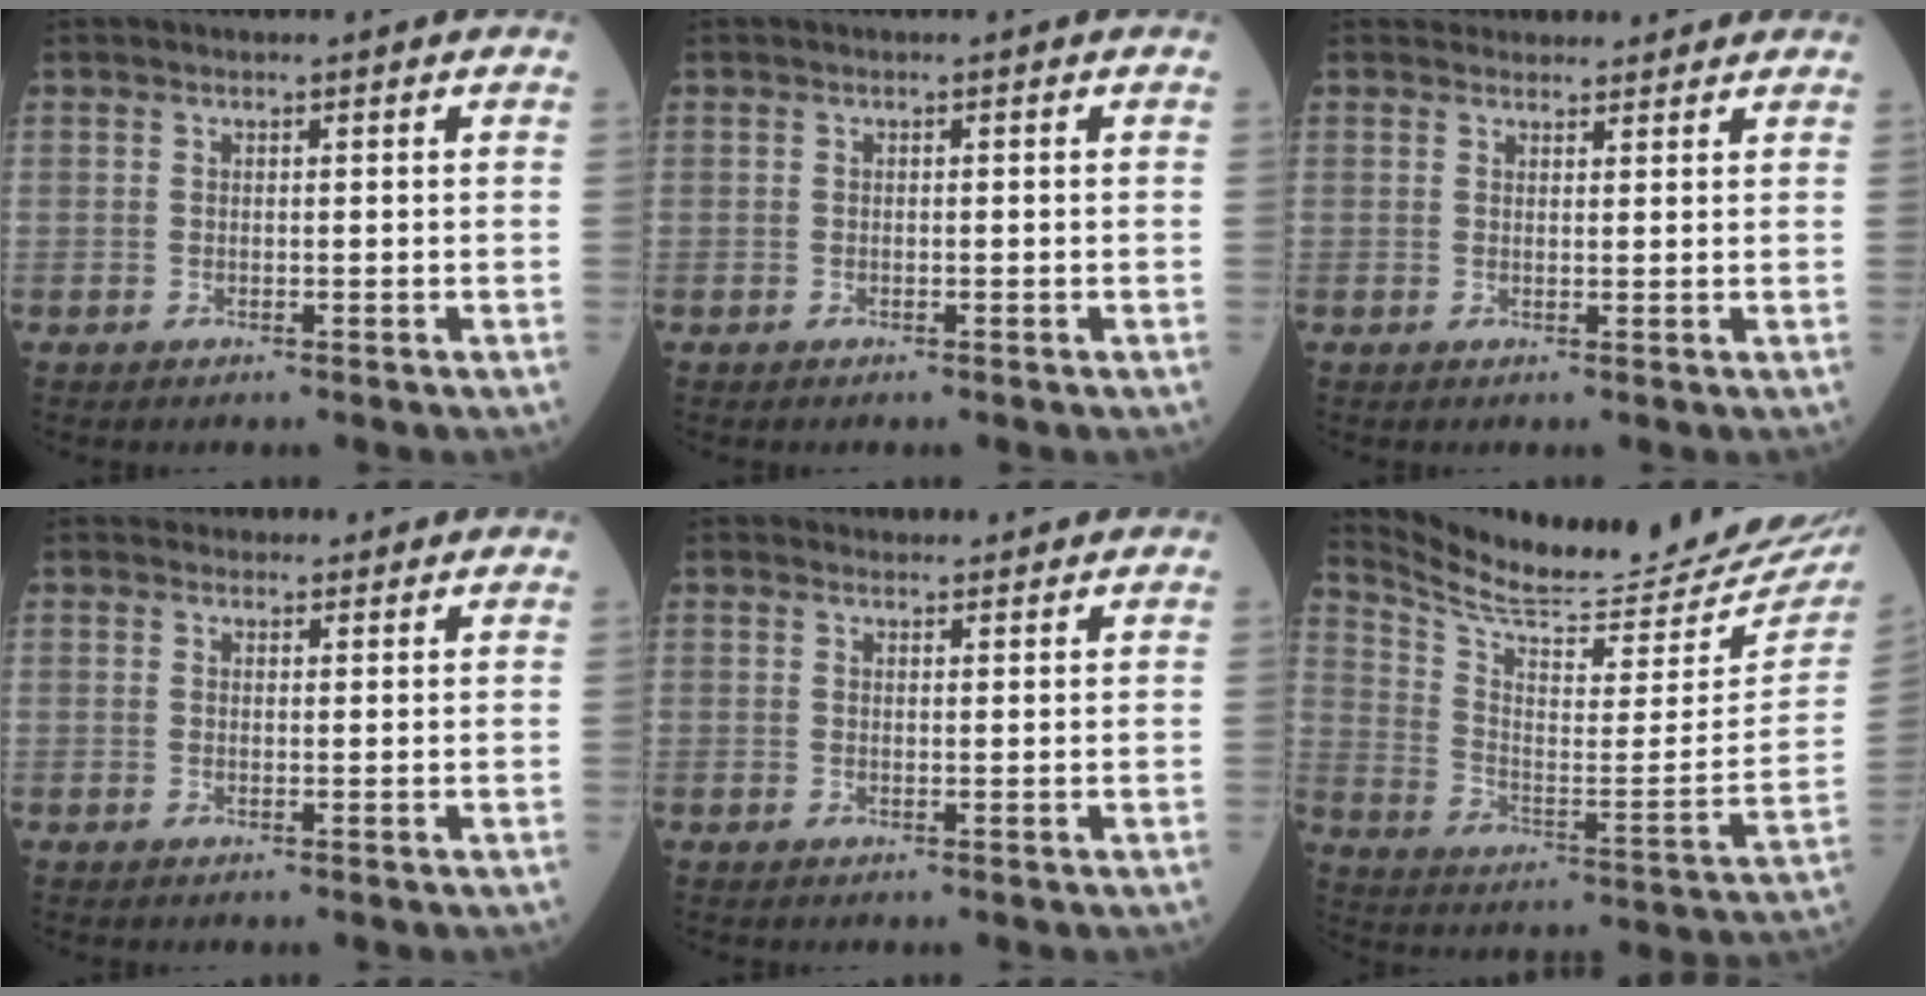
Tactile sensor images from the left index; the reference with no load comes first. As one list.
[{"total": 0.0}, {"total": 4.7, "force": [4.4, 1.5, 0.3], "torque": [0.005, 0.016, 0.052]}, {"total": 3.5, "force": [3.3, 1.3, 0.2], "torque": [0.005, 0.009, 0.037]}, {"total": 3.5, "force": [3.3, 1.0, 0.1], "torque": [-0.002, 0.012, 0.040]}, {"total": 22.5, "force": [21.4, 1.7, 6.9], "torque": [-0.131, -0.101, 0.301]}]